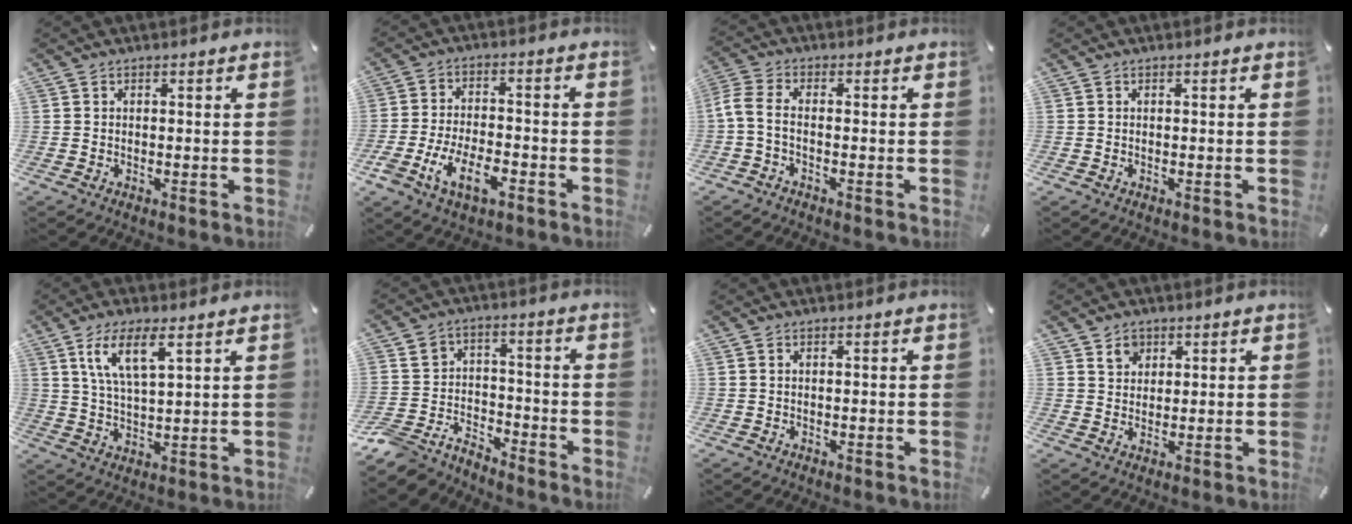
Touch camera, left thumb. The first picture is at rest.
{"total": 10.2, "force": [-5.0, 5.2, 7.2], "torque": [-0.153, 0.013, -0.092]}
{"total": 4.9, "force": [-1.2, 2.1, 4.2], "torque": [-0.093, 0.001, -0.025]}
{"total": 0.0}
{"total": 8.9, "force": [5.1, 2.9, 6.7], "torque": [-0.135, -0.004, 0.090]}
{"total": 7.9, "force": [-6.0, 5.1, 1.3], "torque": [-0.034, 0.034, -0.117]}
{"total": 0.0}
{"total": 3.9, "force": [2.1, 3.2, 0.6], "torque": [-0.005, -0.002, 0.036]}